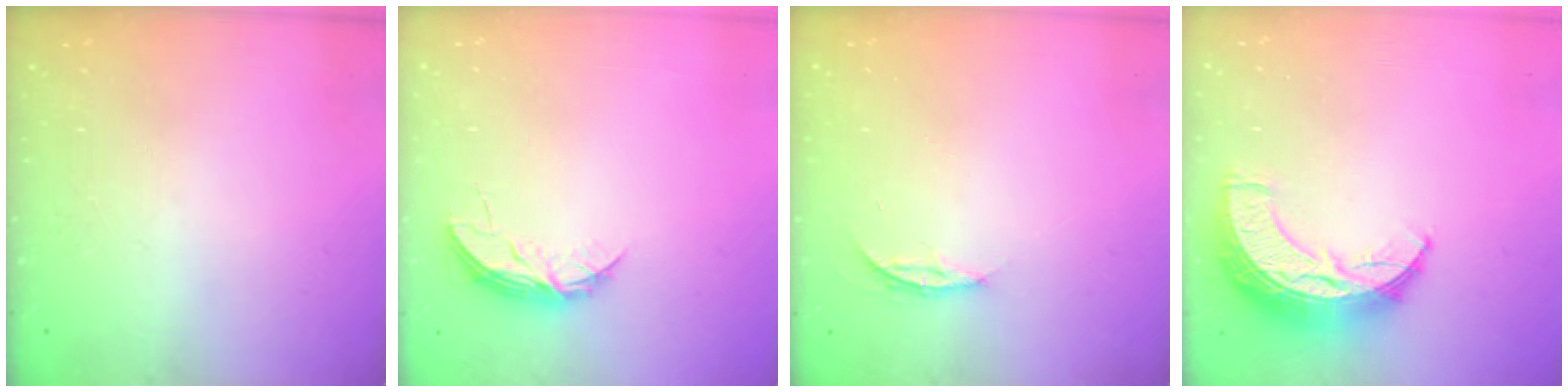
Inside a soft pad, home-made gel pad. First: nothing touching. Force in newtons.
{"total": 5.5, "press": 5.5, "slide": 0.5}
{"total": 3.8, "press": 3.8, "slide": 0.3}
{"total": 14.1, "press": 14.1, "slide": 0.6}